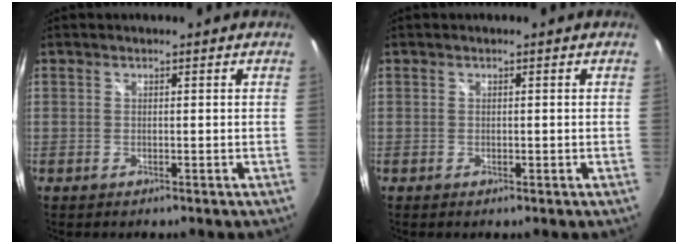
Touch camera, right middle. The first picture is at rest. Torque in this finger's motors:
{"motor_torque": [-0.11, 0.03, -0.01, 0.01]}